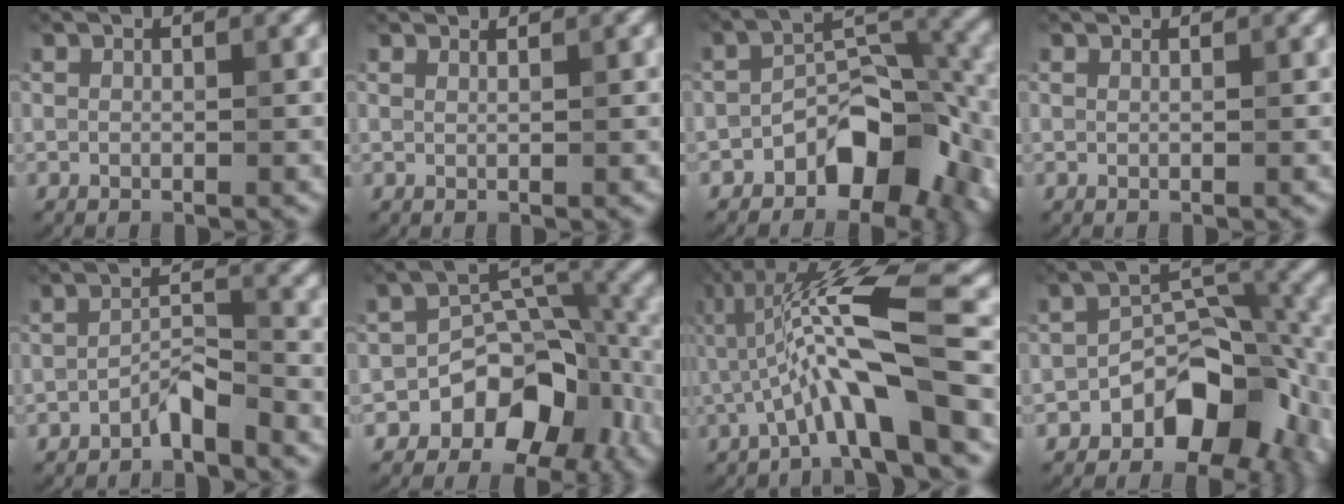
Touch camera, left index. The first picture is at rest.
{"total": 1.5, "force": [1.4, 0.3, 0.4], "torque": [-0.003, -0.006, 0.012]}
{"total": 7.6, "force": [-3.9, 4.2, 4.9], "torque": [-0.052, 0.011, -0.074]}
{"total": 0.7, "force": [0.7, 0.1, 0.1], "torque": [-0.003, -0.007, 0.005]}
{"total": 2.2, "force": [-1.8, 0.4, 1.2], "torque": [-0.023, 0.013, -0.036]}
{"total": 8.1, "force": [-4.3, 5.2, 4.5], "torque": [-0.042, 0.002, -0.078]}
{"total": 9.4, "force": [-0.3, 1.6, 9.2], "torque": [-0.150, 0.007, -0.007]}
{"total": 8.7, "force": [-4.5, 5.1, 5.4], "torque": [-0.050, 0.009, -0.082]}